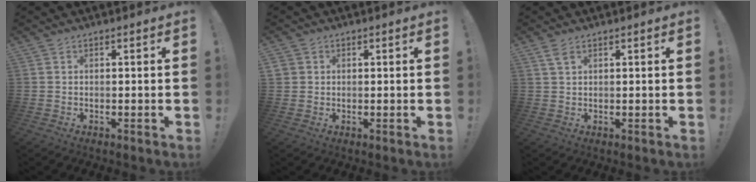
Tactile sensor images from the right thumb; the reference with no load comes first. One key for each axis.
{"total": 1.7, "fx": 0.6, "fy": 1.6, "fz": 0.1, "tx": 0.006, "ty": -0.003, "tz": 0.010}
{"total": 2.5, "fx": 1.5, "fy": 0.9, "fz": 1.8, "tx": -0.035, "ty": -0.002, "tz": 0.028}